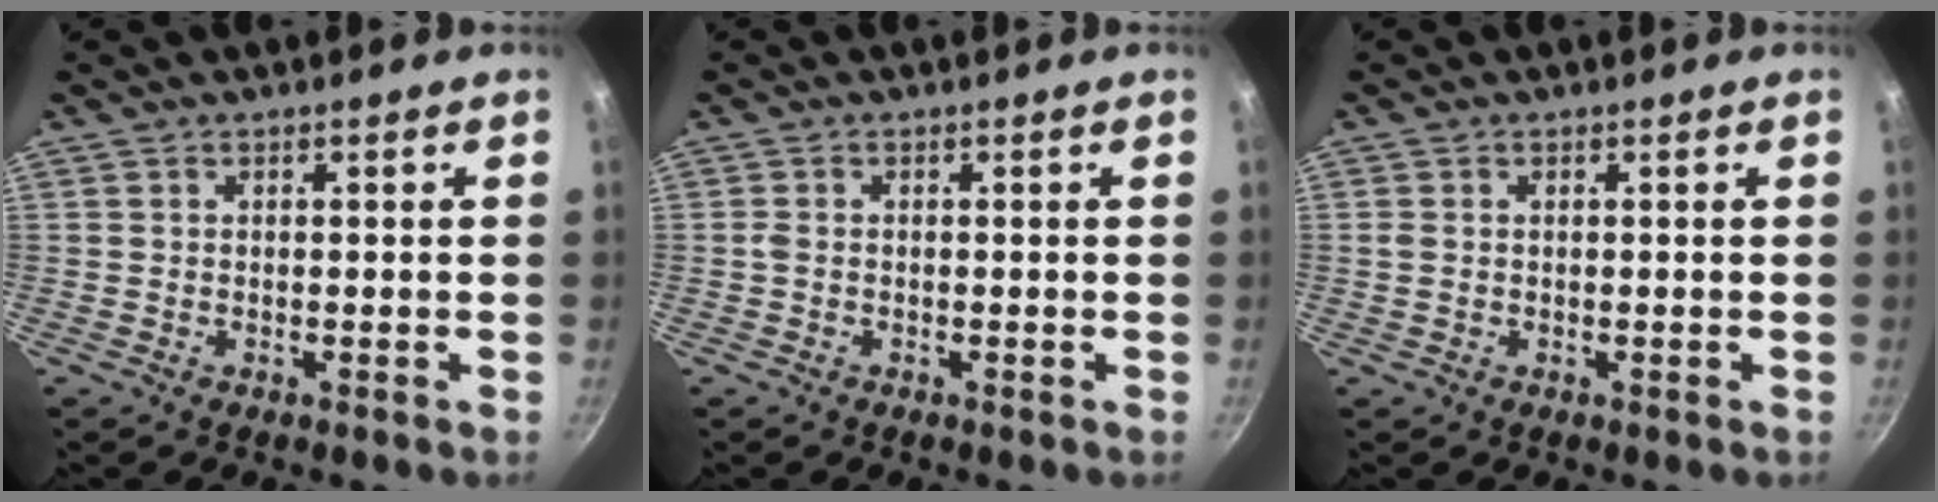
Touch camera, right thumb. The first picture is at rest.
{"total": 0.8, "force": [-0.2, 0.4, 0.6], "torque": [-0.014, 0.002, -0.005]}
{"total": 1.1, "force": [0.2, 0.8, 0.8], "torque": [-0.018, 0.002, 0.004]}